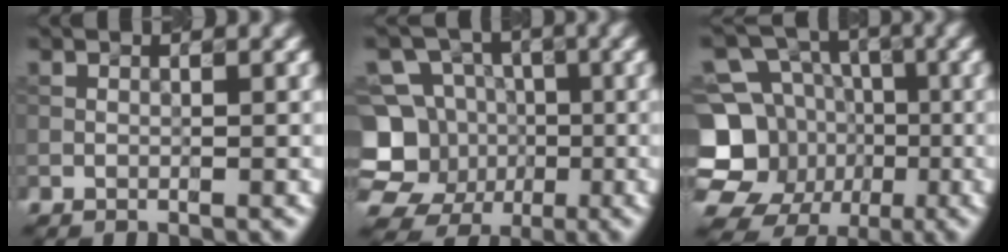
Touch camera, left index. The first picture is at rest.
{"total": 10.6, "force": [-3.1, 9.8, 2.6], "torque": [-0.065, 0.002, -0.073]}
{"total": 12.4, "force": [-3.2, 11.3, 4.1], "torque": [-0.110, -0.012, -0.075]}